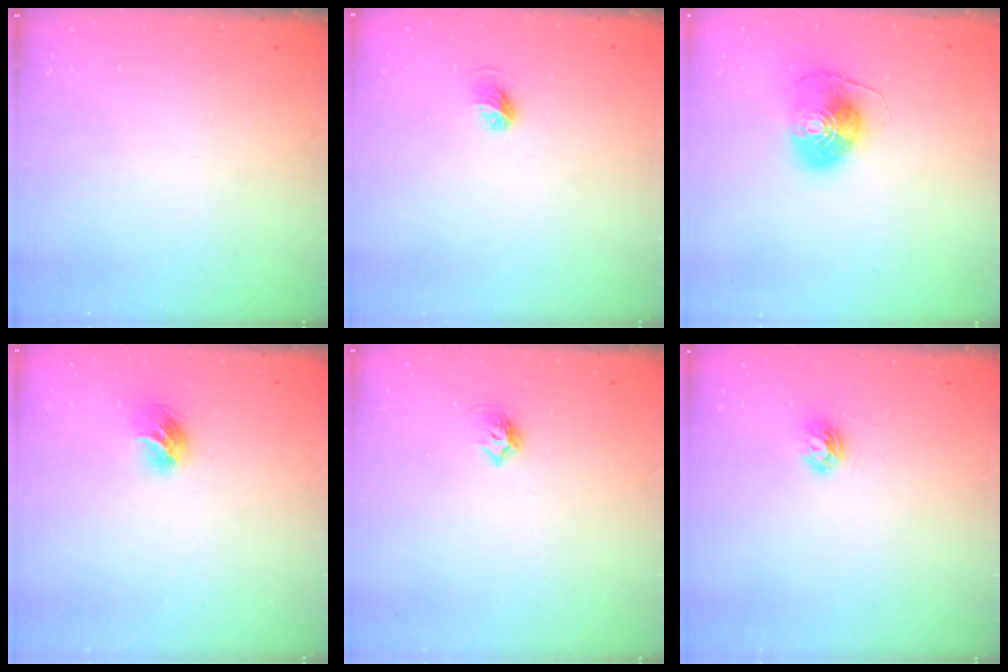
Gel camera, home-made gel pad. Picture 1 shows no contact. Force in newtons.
{"total": 5.4, "press": 5.2, "slide": 1.2}
{"total": 9.8, "press": 9.7, "slide": 1.2}
{"total": 9.5, "press": 9.5, "slide": 0.4}
{"total": 6.0, "press": 5.9, "slide": 1.1}
{"total": 5.3, "press": 5.3, "slide": 0.6}